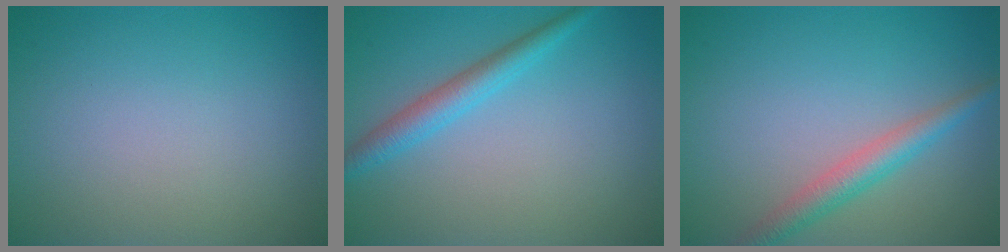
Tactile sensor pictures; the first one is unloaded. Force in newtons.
{"total": 2.7, "press": 2.7, "slide": 0.1}
{"total": 2.9, "press": 2.9, "slide": 0.1}